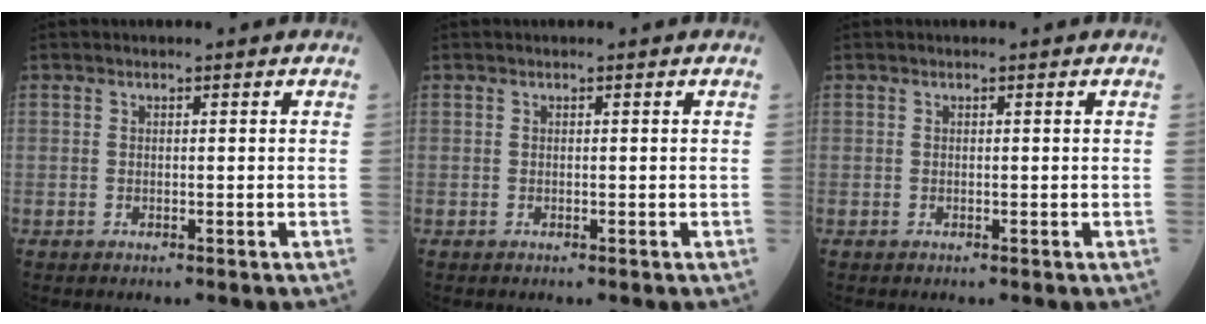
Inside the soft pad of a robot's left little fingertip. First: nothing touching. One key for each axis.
{"total": 0.0}
{"total": 0.0}